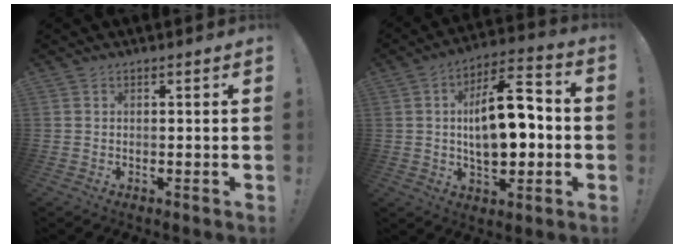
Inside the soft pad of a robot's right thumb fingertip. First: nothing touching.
{"total": 17.8, "force": [-0.6, 9.0, 15.4], "torque": [-0.243, 0.009, -0.013]}